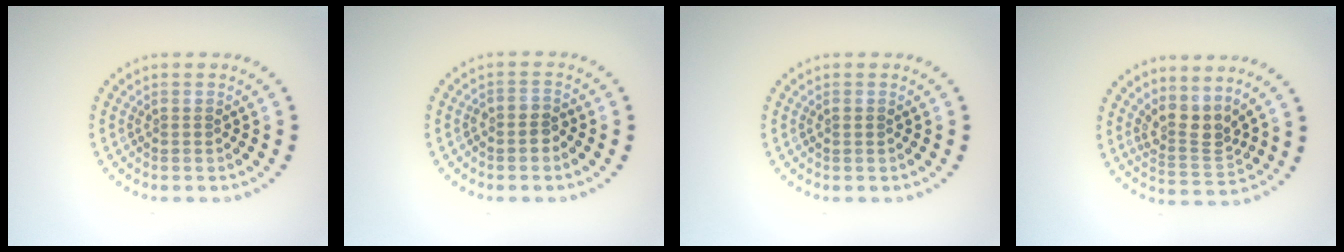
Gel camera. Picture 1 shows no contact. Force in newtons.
{"total": 1.1, "press": 0.9, "slide": 0.7}
{"total": 0.7, "press": 0.7, "slide": 0.0}
{"total": 3.0, "press": 2.3, "slide": 2.0}